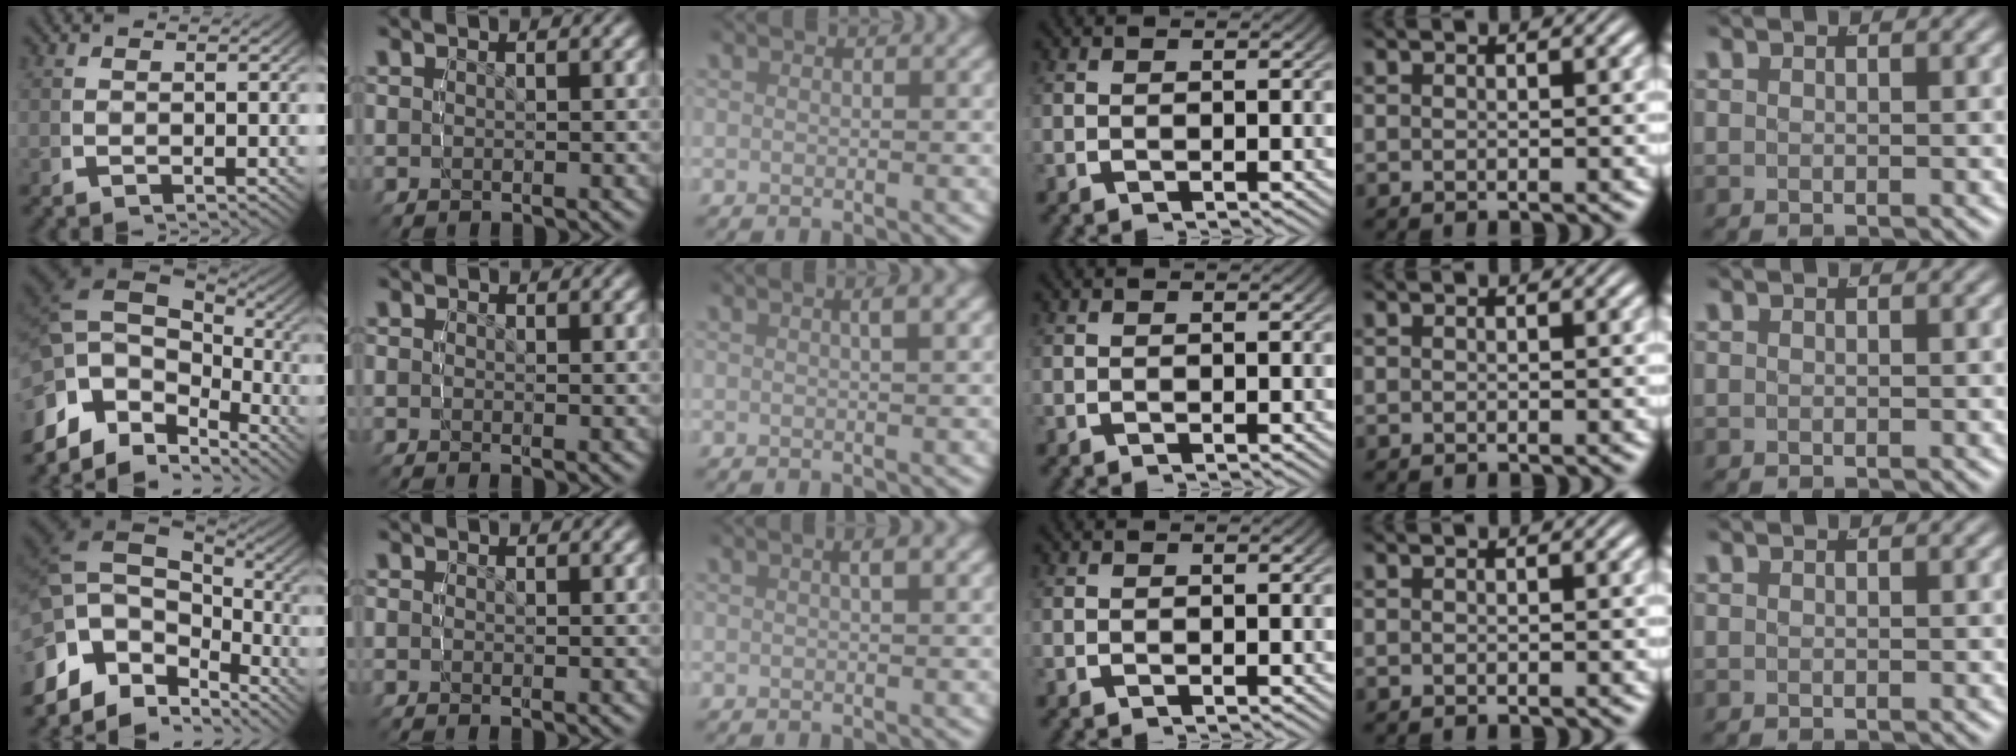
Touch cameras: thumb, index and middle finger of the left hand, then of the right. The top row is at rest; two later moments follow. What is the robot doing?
{"motion": "lift_and_place", "object": "air blower"}